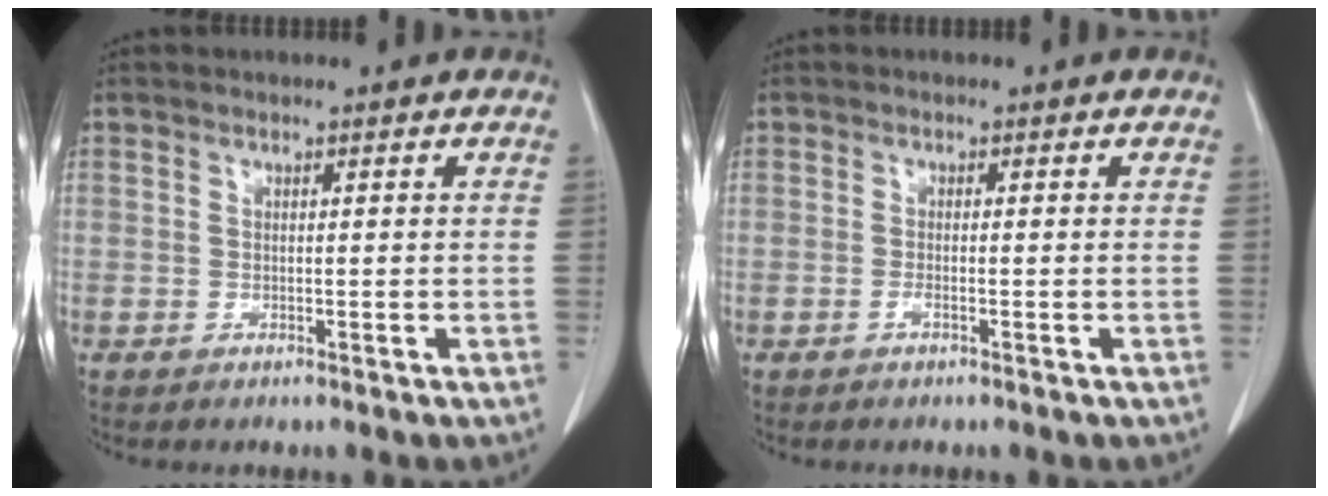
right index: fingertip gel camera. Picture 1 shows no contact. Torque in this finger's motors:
{"motor_torque": [0.13, -0.06, 0.02, 0.02]}